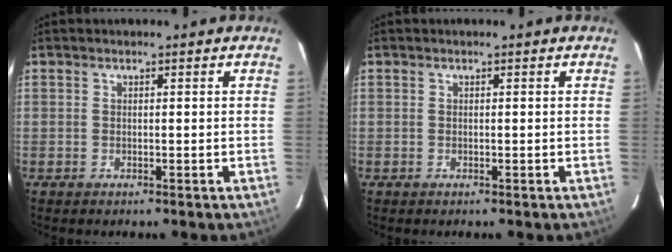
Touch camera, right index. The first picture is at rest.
{"total": 0.0}